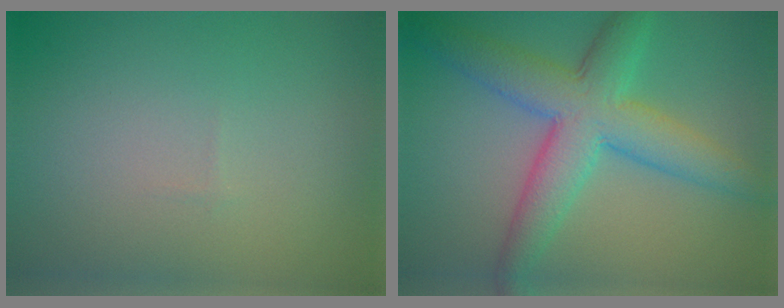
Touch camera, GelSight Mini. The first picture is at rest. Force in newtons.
{"total": 7.1, "press": 7.1, "slide": 0.1}